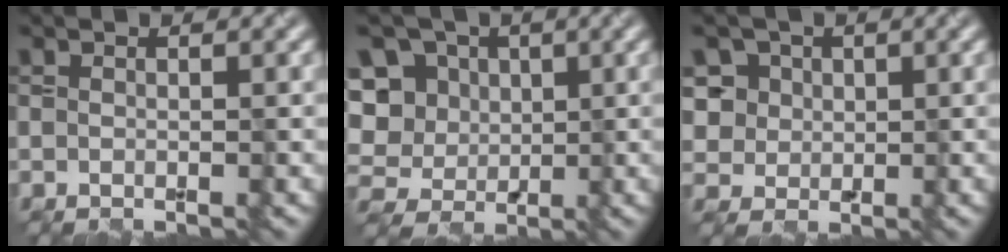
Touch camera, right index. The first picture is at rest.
{"total": 10.7, "force": [3.2, 9.0, 4.7], "torque": [-0.101, 0.025, 0.037]}
{"total": 5.5, "force": [2.1, 4.7, 2.0], "torque": [-0.040, 0.014, 0.031]}